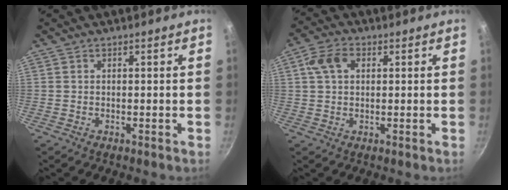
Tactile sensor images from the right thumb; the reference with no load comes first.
{"total": 5.9, "force": [1.6, 4.0, 4.0], "torque": [-0.072, 0.010, 0.023]}